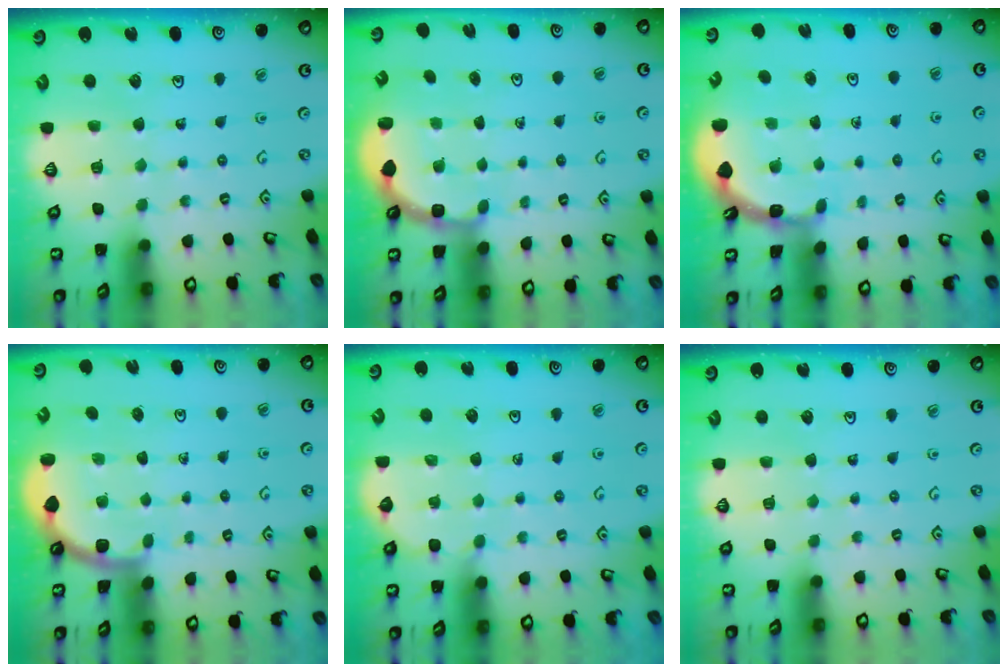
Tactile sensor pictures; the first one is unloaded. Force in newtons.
{"total": 2.8, "press": 2.4, "slide": 1.4}
{"total": 1.6, "press": 1.6, "slide": 0.1}
{"total": 1.9, "press": 1.9, "slide": 0.0}
{"total": 2.3, "press": 2.3, "slide": 0.1}
{"total": 0.0}